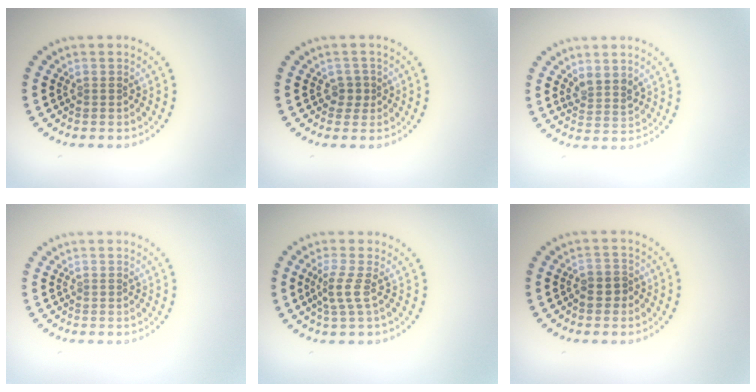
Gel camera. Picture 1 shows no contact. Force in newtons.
{"total": 1.2, "press": 1.0, "slide": 0.5}
{"total": 2.0, "press": 1.6, "slide": 1.2}
{"total": 0.0}
{"total": 2.1, "press": 1.4, "slide": 1.5}
{"total": 2.0, "press": 1.9, "slide": 0.7}